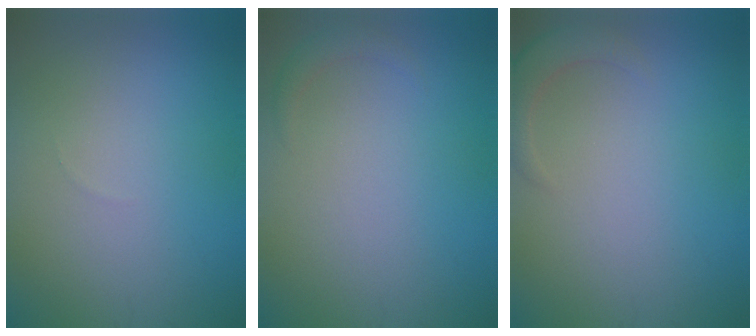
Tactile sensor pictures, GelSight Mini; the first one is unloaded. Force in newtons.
{"total": 1.1, "press": 1.1, "slide": 0.1}
{"total": 2.3, "press": 2.3, "slide": 0.4}